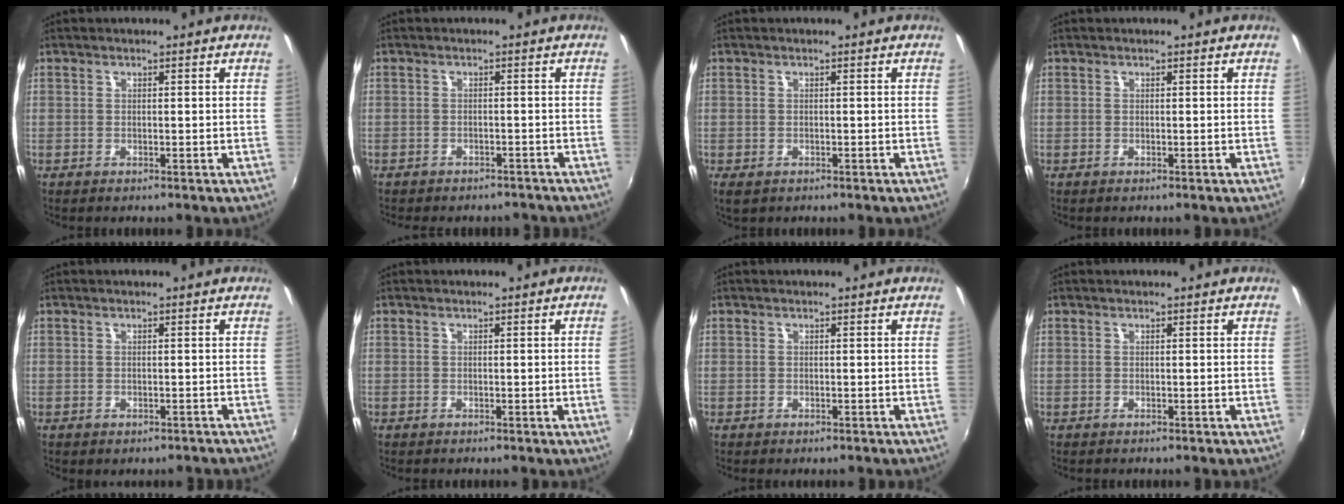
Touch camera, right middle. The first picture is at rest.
{"total": 5.7, "force": [-5.0, 2.2, 1.6], "torque": [-0.040, -0.004, -0.062]}
{"total": 2.0, "force": [-1.0, 1.3, 1.2], "torque": [-0.024, -0.007, -0.013]}
{"total": 0.0}
{"total": 2.7, "force": [-2.1, 1.2, 1.2], "torque": [-0.023, -0.008, -0.022]}
{"total": 1.0, "force": [-0.1, -0.6, 0.8], "torque": [-0.004, -0.006, -0.001]}
{"total": 0.6, "force": [-0.4, 0.4, 0.1], "torque": [-0.001, -0.001, -0.006]}
{"total": 0.0}